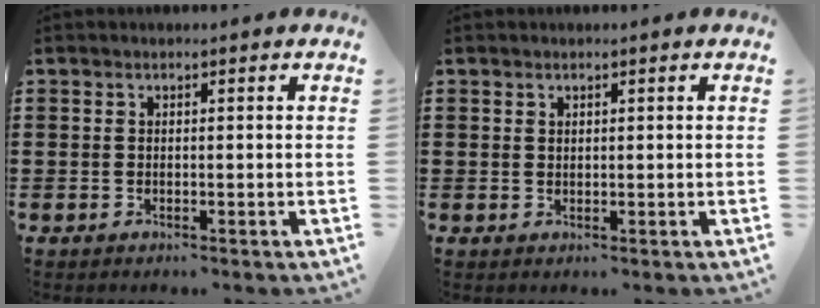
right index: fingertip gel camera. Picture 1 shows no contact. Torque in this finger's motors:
{"motor_torque": [-0.63, 1.05, -0.05, -0.01]}